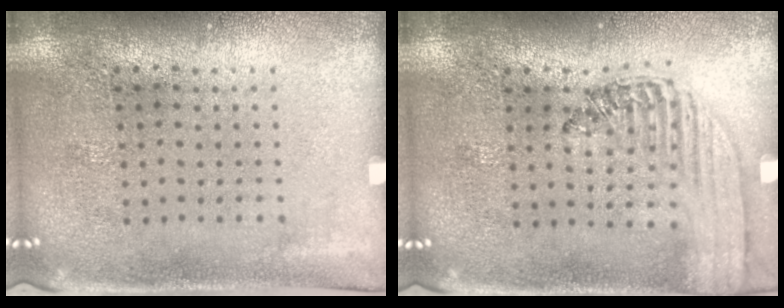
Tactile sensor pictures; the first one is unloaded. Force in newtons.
{"total": 1.5, "press": 1.4, "slide": 0.6}